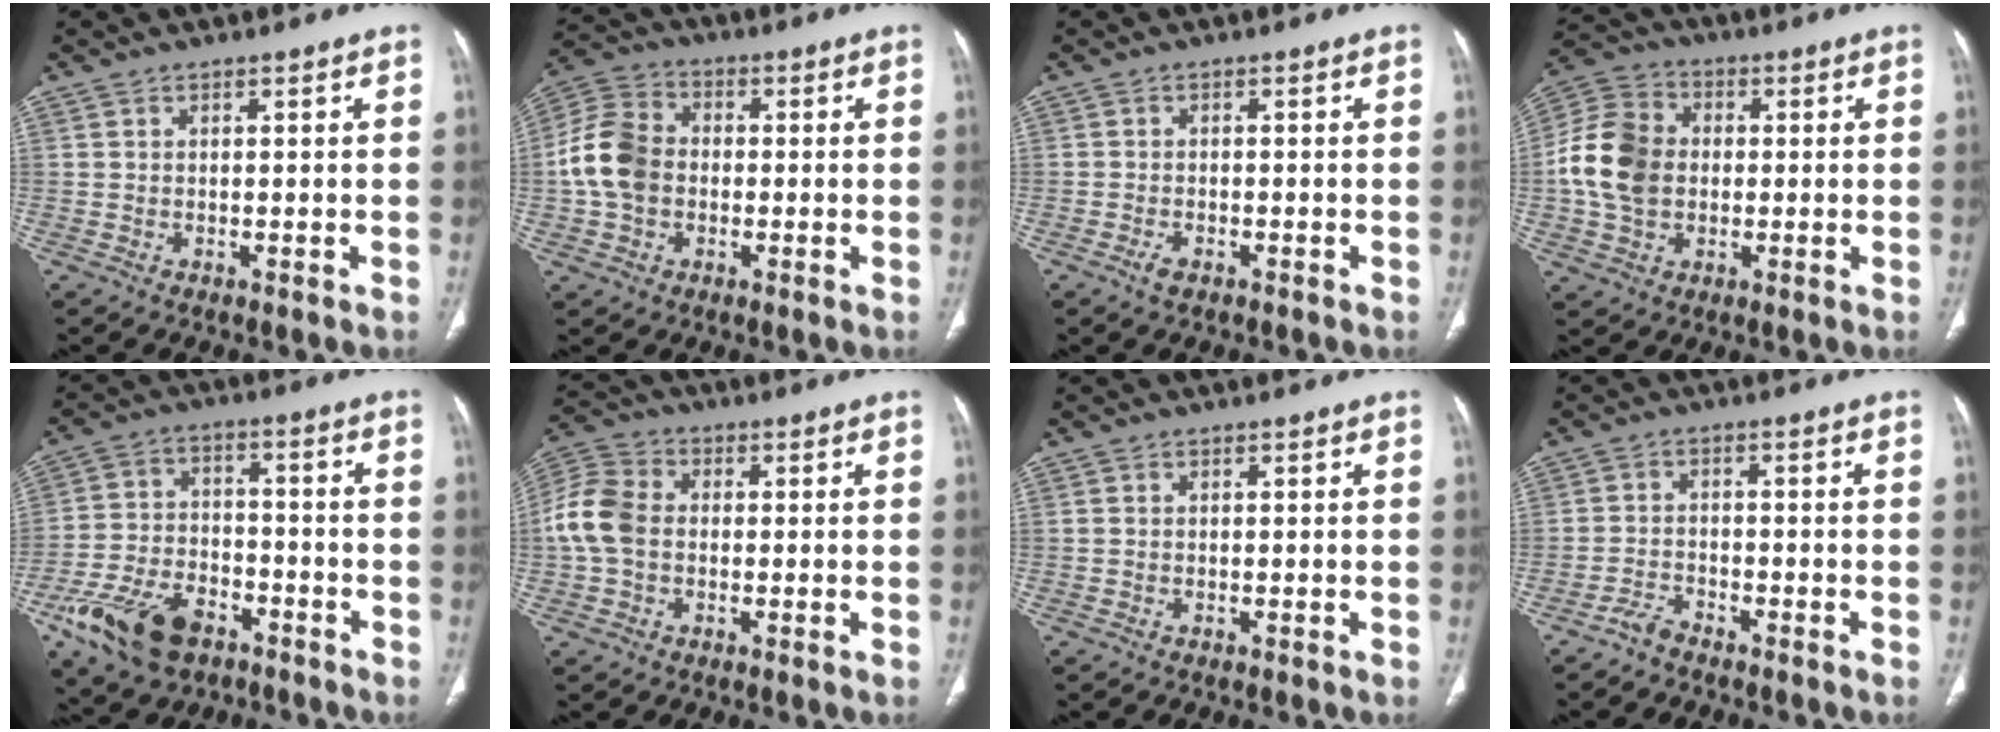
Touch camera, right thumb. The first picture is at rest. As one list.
[{"total": 10.7, "force": [-0.8, 8.3, 6.7], "torque": [-0.126, 0.027, -0.024]}, {"total": 1.7, "force": [-1.0, 0.9, 1.0], "torque": [-0.025, 0.004, -0.019]}, {"total": 12.7, "force": [-0.2, 9.9, 8.0], "torque": [-0.144, 0.022, -0.010]}, {"total": 14.5, "force": [-8.3, 8.3, 8.5], "torque": [-0.159, 0.030, -0.150]}, {"total": 9.3, "force": [-0.3, 7.0, 6.1], "torque": [-0.125, 0.024, -0.015]}, {"total": 0.0}, {"total": 2.4, "force": [-2.2, 0.6, 0.5], "torque": [-0.013, 0.011, -0.044]}]